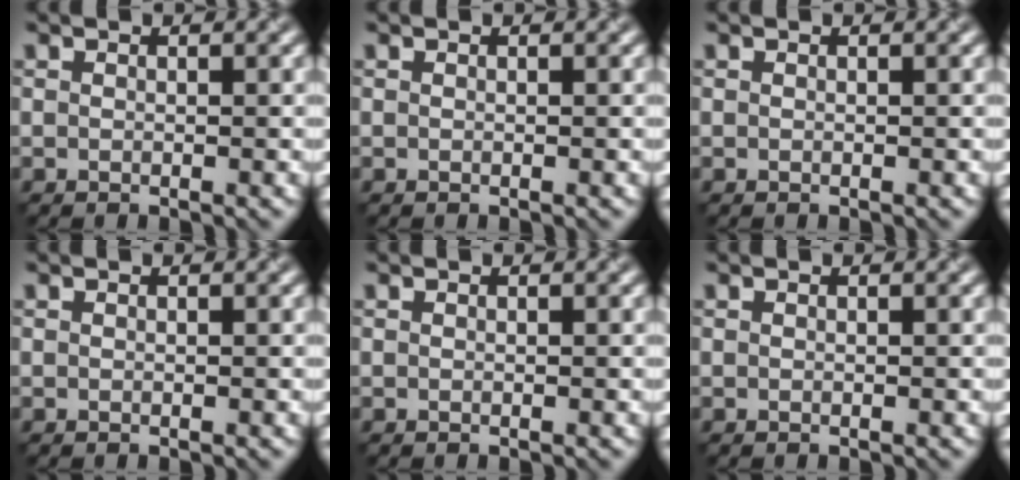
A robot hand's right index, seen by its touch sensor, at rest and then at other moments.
{"total": 0.0}
{"total": 0.0}
{"total": 0.0}
{"total": 0.0}
{"total": 0.0}